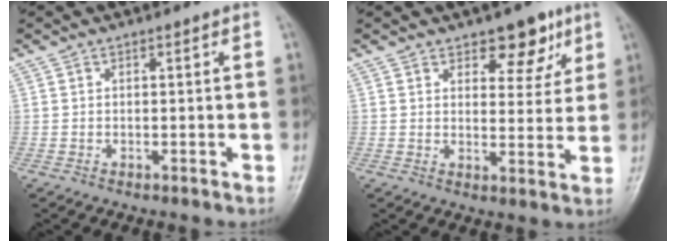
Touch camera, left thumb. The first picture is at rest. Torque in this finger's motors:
{"motor_torque": [0.66, 0.55, -0.04, -0.15, 0.00]}